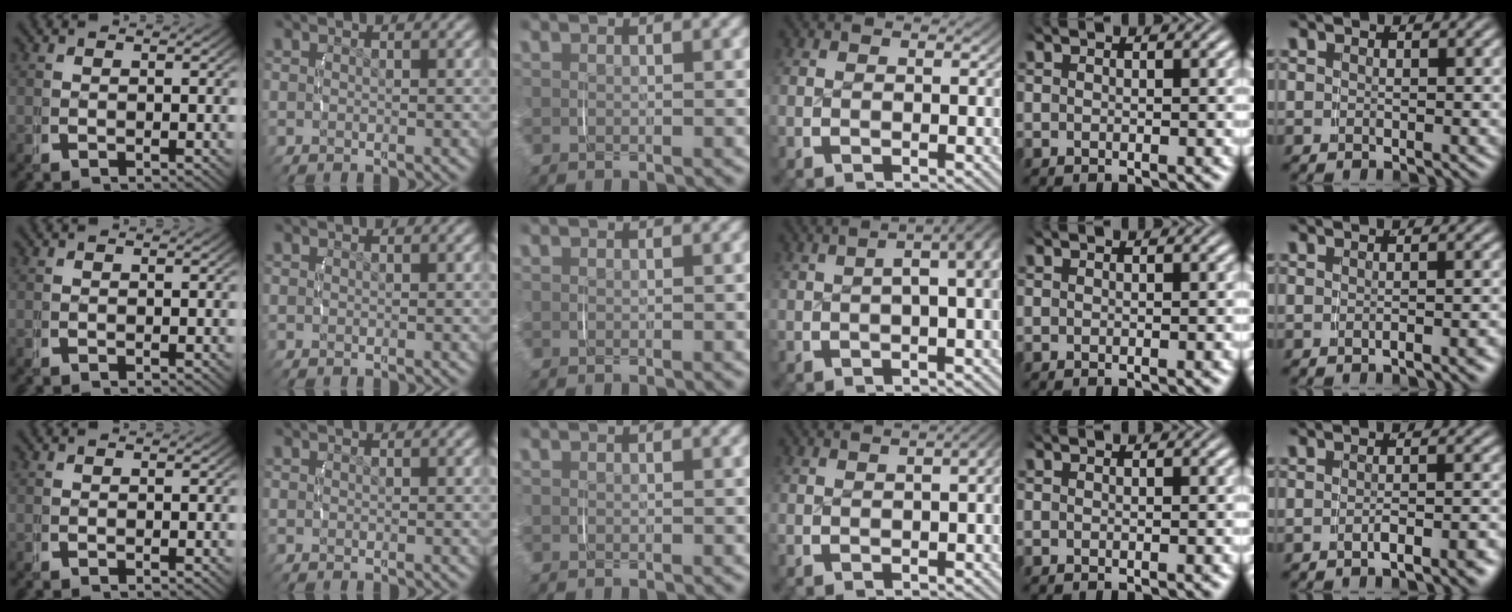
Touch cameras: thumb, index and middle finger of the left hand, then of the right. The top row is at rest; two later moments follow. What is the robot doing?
{"motion": "lift_and_place", "object": "jewelry box"}